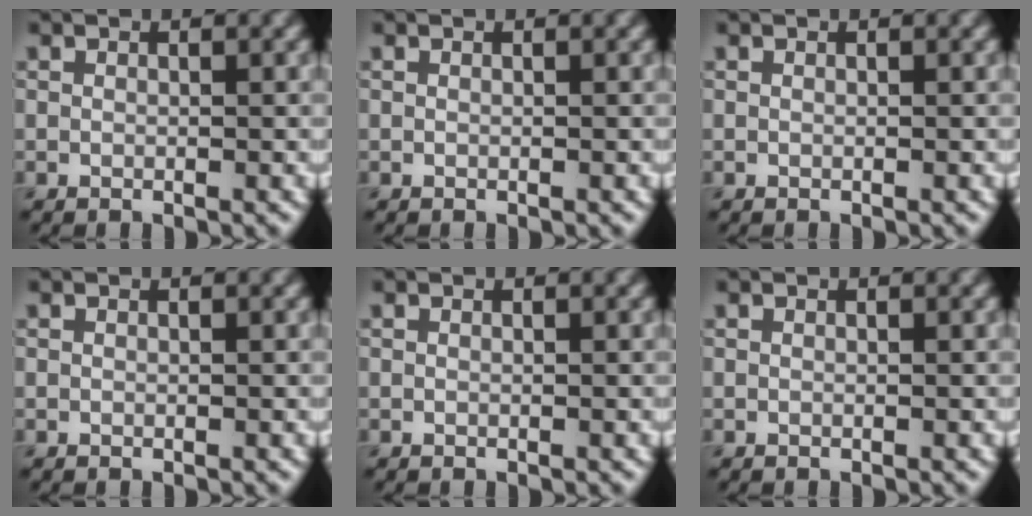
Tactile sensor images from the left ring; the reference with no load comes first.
{"total": 0.0}
{"total": 0.0}
{"total": 0.0}
{"total": 0.0}
{"total": 0.0}